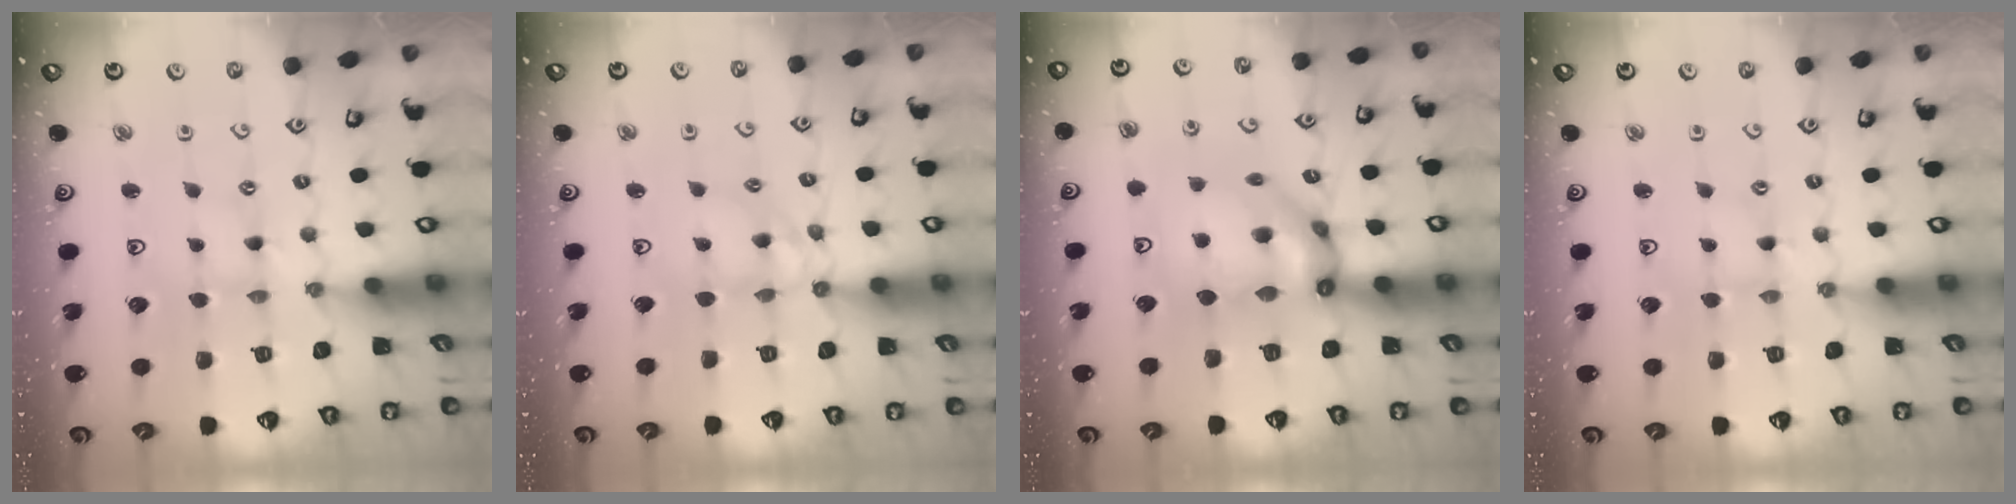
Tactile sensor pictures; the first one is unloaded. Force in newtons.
{"total": 8.0, "press": 8.0, "slide": 0.6}
{"total": 13.9, "press": 13.8, "slide": 1.4}
{"total": 1.6, "press": 1.6, "slide": 0.2}